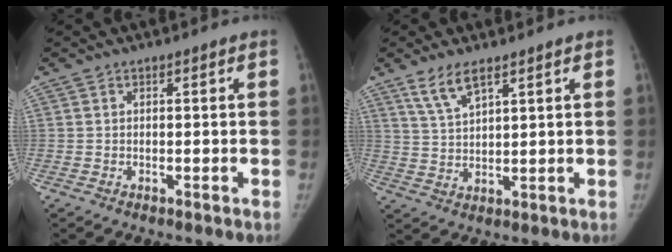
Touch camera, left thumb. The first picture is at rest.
{"total": 5.6, "force": [3.9, 1.7, 3.7], "torque": [-0.072, -0.015, 0.082]}